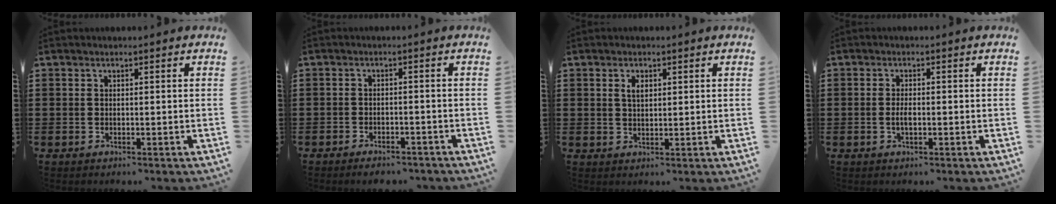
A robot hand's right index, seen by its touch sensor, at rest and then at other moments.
{"total": 2.2, "force": [-2.1, 0.4, 0.4], "torque": [-0.011, 0.001, -0.043]}
{"total": 1.9, "force": [0.9, 0.7, 1.5], "torque": [-0.032, 0.004, 0.015]}
{"total": 2.1, "force": [-0.4, 0.8, 1.9], "torque": [-0.034, 0.000, -0.008]}